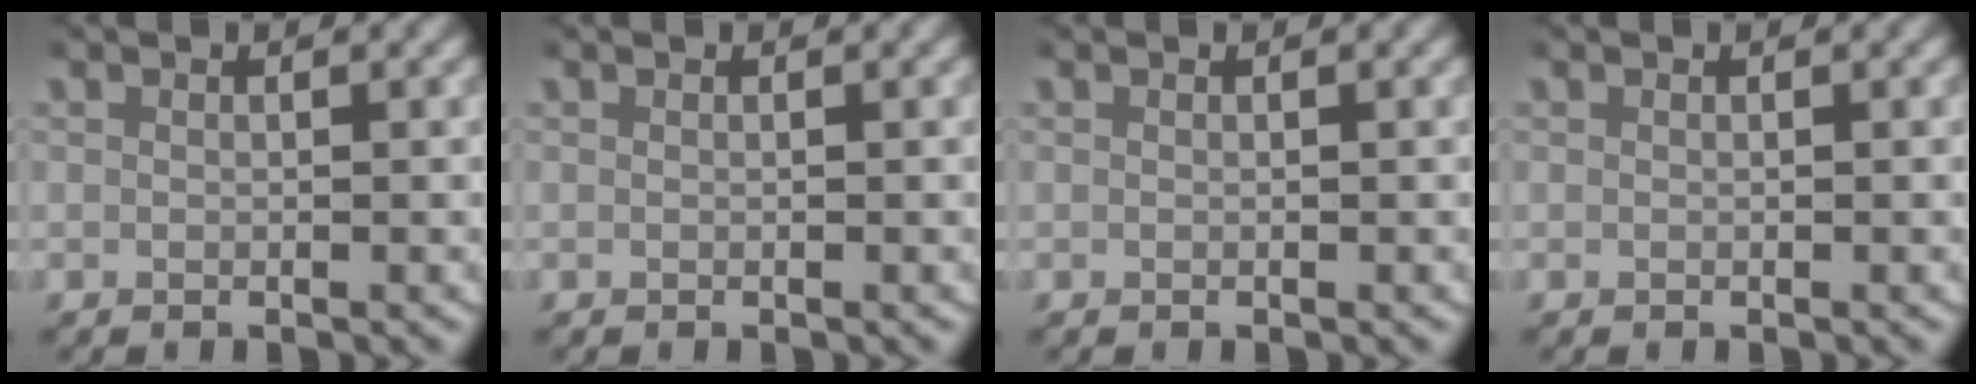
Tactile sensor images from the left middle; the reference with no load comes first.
{"total": 0.0}
{"total": 0.0}
{"total": 0.0}